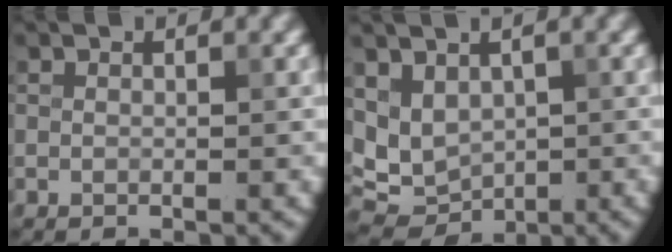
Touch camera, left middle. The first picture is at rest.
{"total": 4.6, "force": [0.9, 3.5, 2.8], "torque": [-0.050, -0.007, 0.025]}